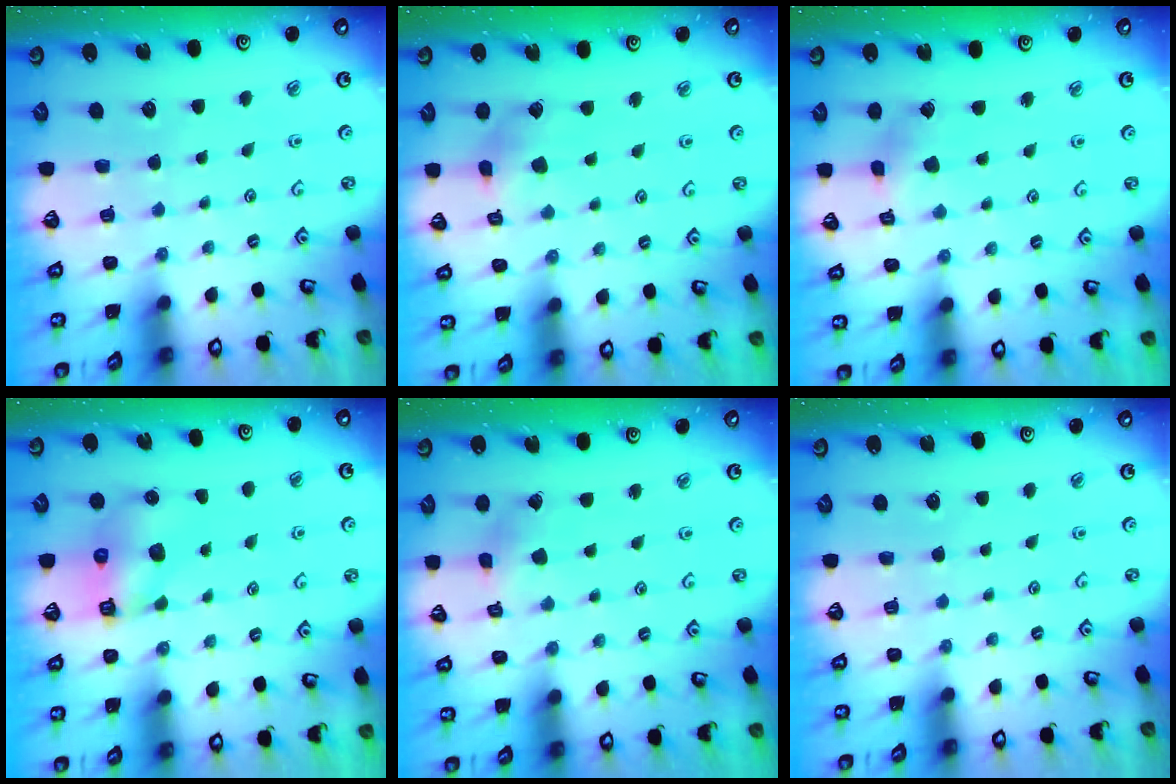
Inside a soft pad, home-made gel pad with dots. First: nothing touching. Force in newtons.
{"total": 6.2, "press": 6.2, "slide": 0.6}
{"total": 2.7, "press": 2.7, "slide": 0.3}
{"total": 6.4, "press": 6.3, "slide": 0.9}
{"total": 2.7, "press": 2.7, "slide": 0.2}
{"total": 0.0}